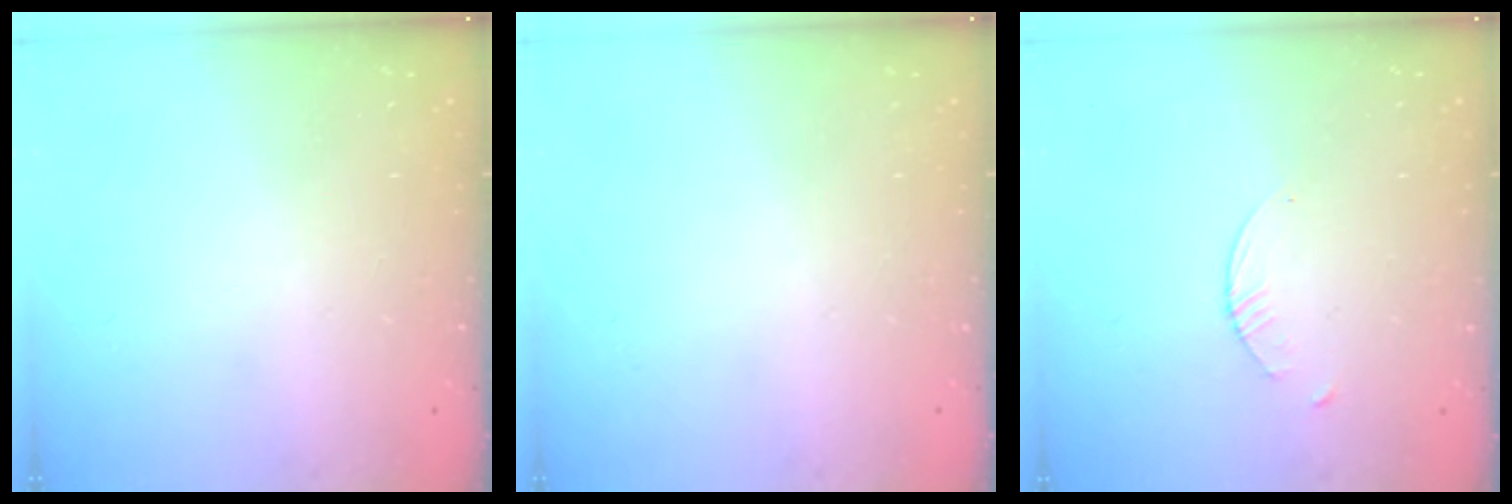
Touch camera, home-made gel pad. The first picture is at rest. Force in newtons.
{"total": 0.0}
{"total": 1.5, "press": 1.5, "slide": 0.2}